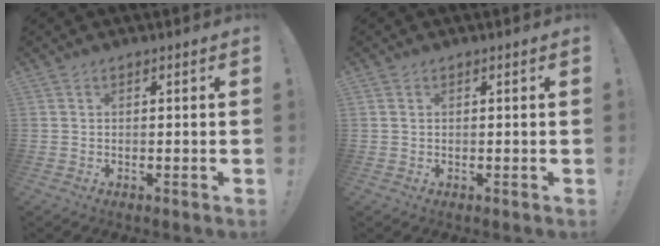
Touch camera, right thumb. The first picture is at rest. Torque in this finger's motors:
{"motor_torque": [0.01, -0.14, -0.26, 0.21, 0.08]}